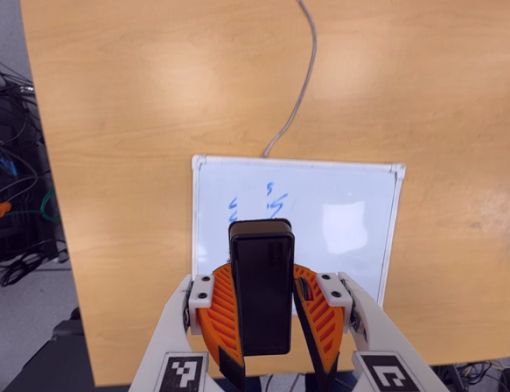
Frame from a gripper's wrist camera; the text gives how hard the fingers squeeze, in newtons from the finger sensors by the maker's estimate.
{"total": 7.5, "left": 8.1, "right": 6.9}